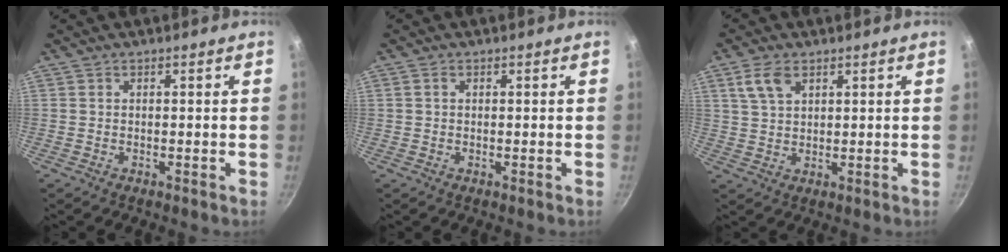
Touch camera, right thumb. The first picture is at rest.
{"total": 0.9, "force": [0.3, 0.7, 0.5], "torque": [-0.008, 0.004, 0.004]}
{"total": 5.4, "force": [2.7, 3.1, 3.4], "torque": [-0.060, -0.003, 0.056]}